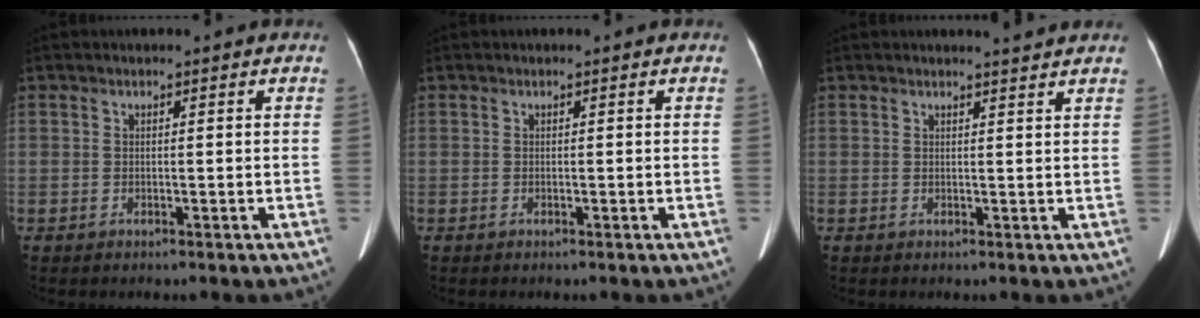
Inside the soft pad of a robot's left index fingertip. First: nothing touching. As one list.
[{"total": 0.0}, {"total": 1.9, "force": [1.8, -0.5, 0.3], "torque": [-0.014, -0.009, 0.023]}]